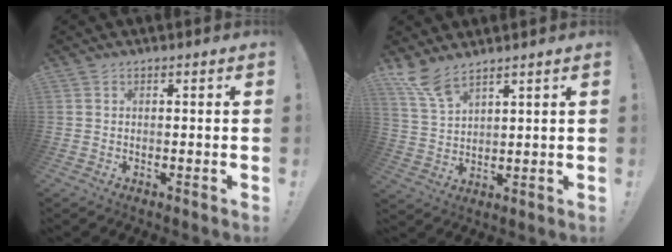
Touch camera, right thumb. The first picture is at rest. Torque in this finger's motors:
{"motor_torque": [0.22, 1.56, 0.85, 0.53, 0.00]}